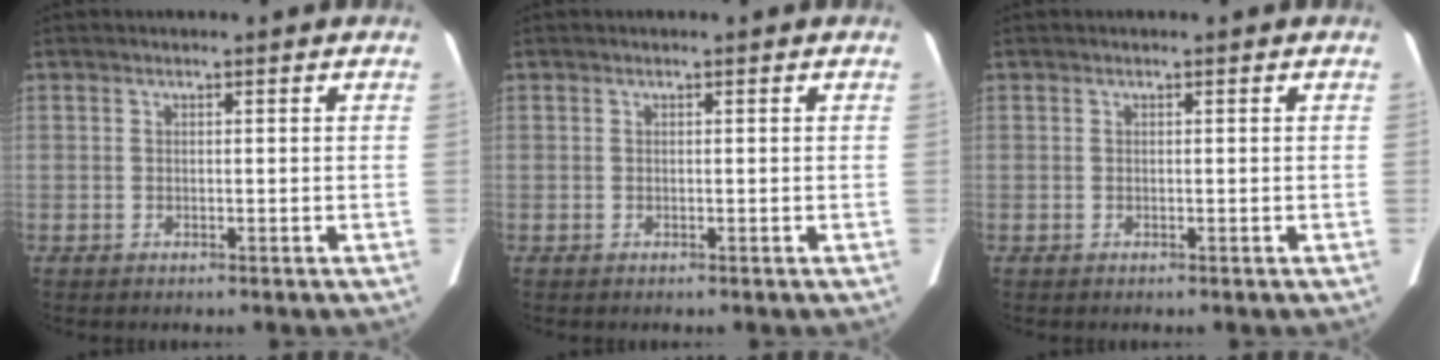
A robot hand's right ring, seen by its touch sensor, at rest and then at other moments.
{"total": 0.0}
{"total": 0.0}